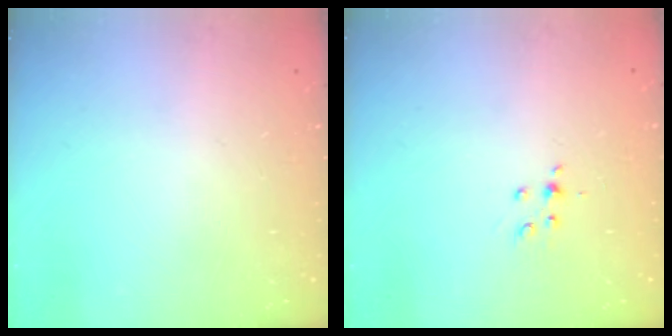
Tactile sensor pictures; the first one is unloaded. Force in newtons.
{"total": 3.8, "press": 3.6, "slide": 1.3}